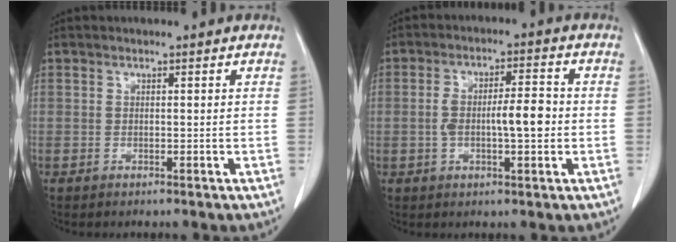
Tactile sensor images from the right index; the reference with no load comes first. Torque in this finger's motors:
{"motor_torque": [0.29, 0.04, 0.20, 0.10]}